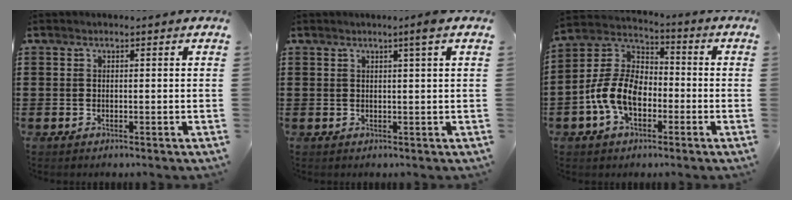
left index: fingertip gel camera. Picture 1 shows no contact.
{"total": 2.1, "force": [1.2, -0.4, 1.7], "torque": [-0.035, -0.004, 0.020]}
{"total": 9.3, "force": [-3.5, 5.8, 6.4], "torque": [-0.172, -0.002, -0.079]}